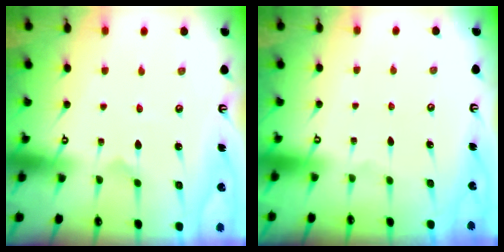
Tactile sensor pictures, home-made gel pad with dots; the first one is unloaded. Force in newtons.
{"total": 0.0}